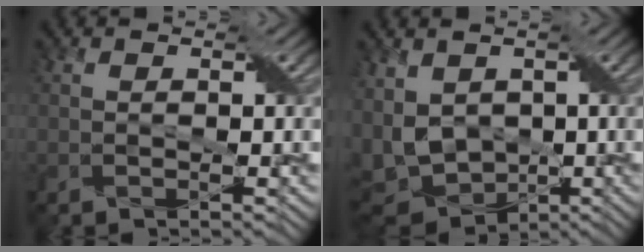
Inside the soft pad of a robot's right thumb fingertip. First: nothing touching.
{"total": 9.4, "force": [-0.3, 6.6, 6.7], "torque": [-0.169, -0.013, -0.011]}